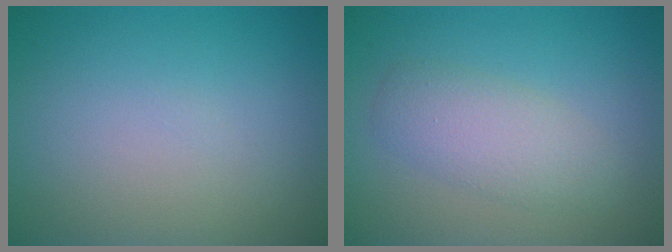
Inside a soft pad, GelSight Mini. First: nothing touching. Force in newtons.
{"total": 3.4, "press": 3.4, "slide": 0.1}